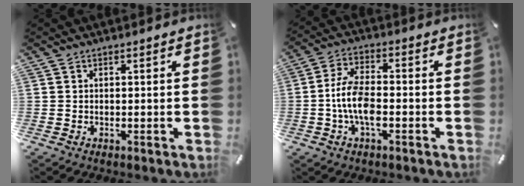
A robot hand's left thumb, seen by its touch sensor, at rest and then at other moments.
{"total": 9.1, "force": [-2.1, 4.3, 7.7], "torque": [-0.152, 0.009, -0.036]}